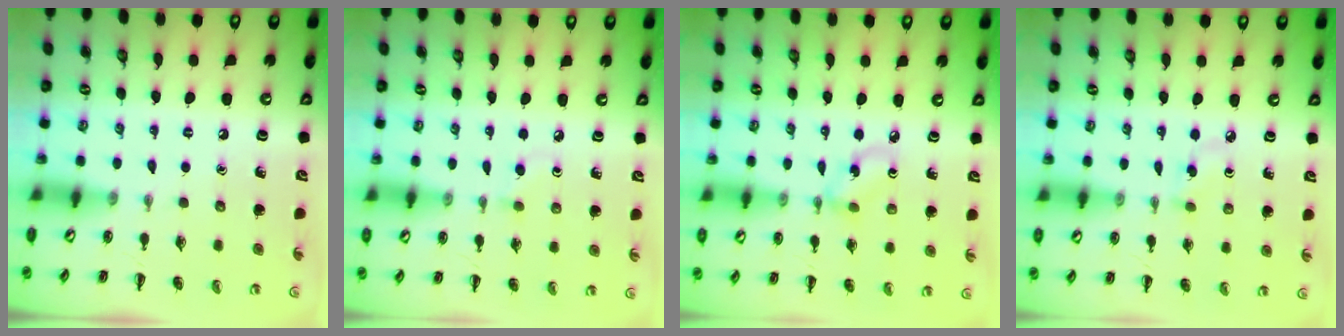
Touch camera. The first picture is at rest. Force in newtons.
{"total": 3.8, "press": 3.5, "slide": 1.5}
{"total": 2.9, "press": 2.8, "slide": 0.6}
{"total": 3.8, "press": 3.4, "slide": 1.5}